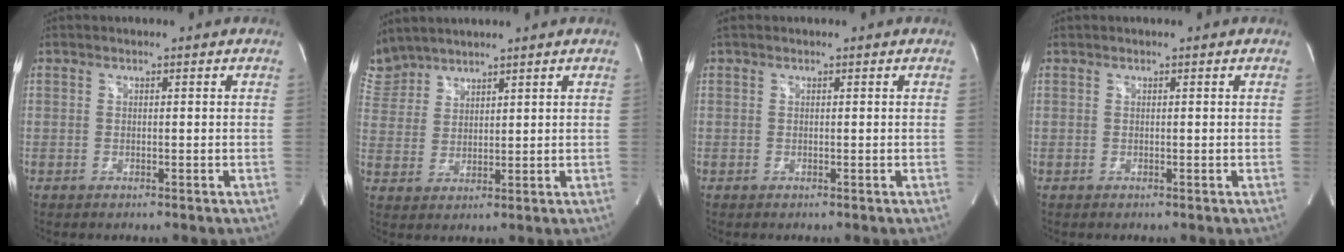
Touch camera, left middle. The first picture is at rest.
{"total": 6.6, "force": [6.3, 2.2, 0.1], "torque": [-0.016, 0.016, 0.138]}
{"total": 0.5, "force": [0.4, 0.3, 0.1], "torque": [-0.007, 0.013, 0.007]}
{"total": 0.0}